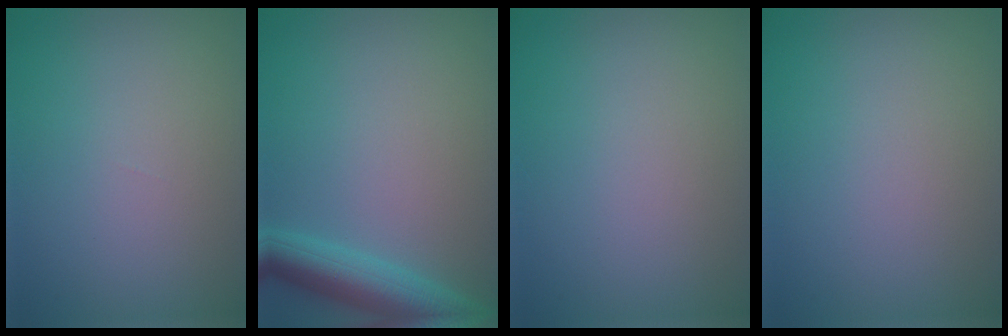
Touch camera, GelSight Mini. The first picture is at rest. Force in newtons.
{"total": 5.1, "press": 5.1, "slide": 0.3}
{"total": 0.0}
{"total": 0.0}